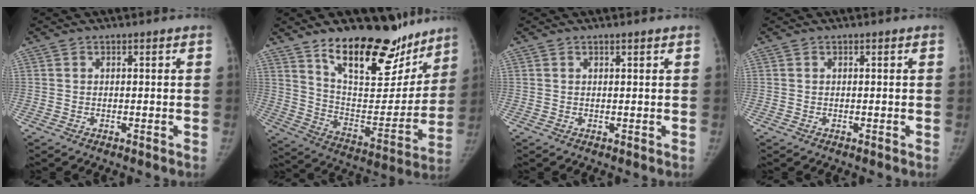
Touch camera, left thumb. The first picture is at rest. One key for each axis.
{"total": 25.1, "fx": 17.7, "fy": 10.7, "fz": 14.3, "tx": -0.162, "ty": -0.095, "tz": 0.281}
{"total": 0.7, "fx": 0.5, "fy": 0.0, "fz": 0.4, "tx": -0.007, "ty": -0.003, "tz": 0.010}
{"total": 0.0}